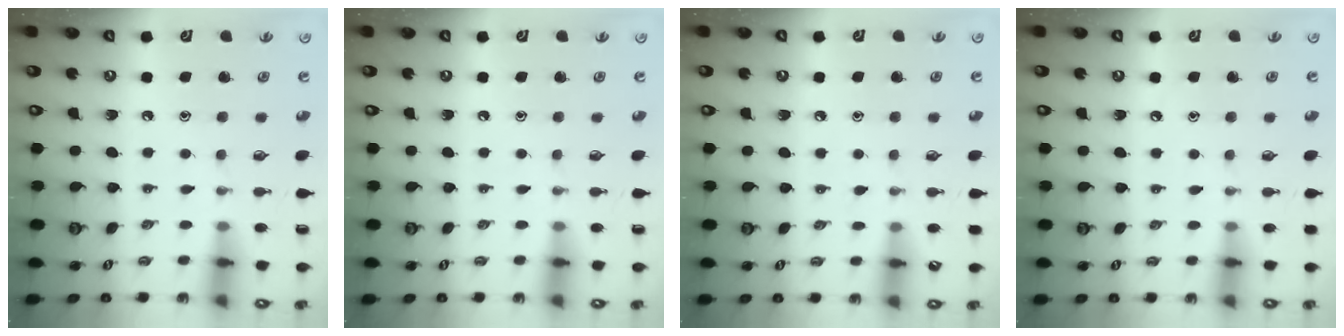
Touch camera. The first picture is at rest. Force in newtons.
{"total": 0.0}
{"total": 3.6, "press": 3.5, "slide": 0.6}
{"total": 2.3, "press": 2.2, "slide": 0.4}